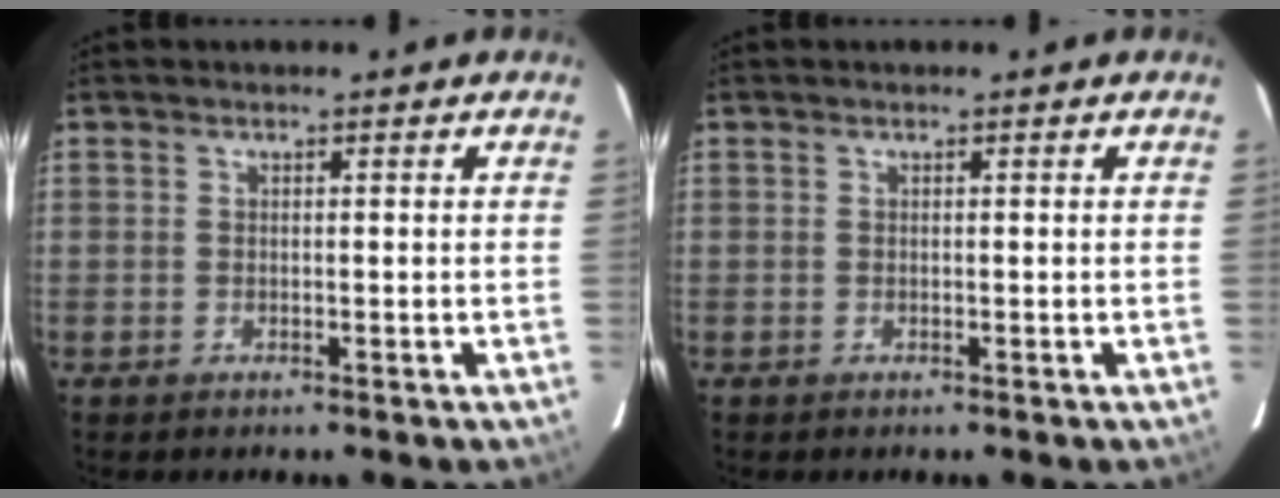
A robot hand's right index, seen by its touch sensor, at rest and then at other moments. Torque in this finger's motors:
{"motor_torque": [0.00, 0.00, 0.00, 0.00]}